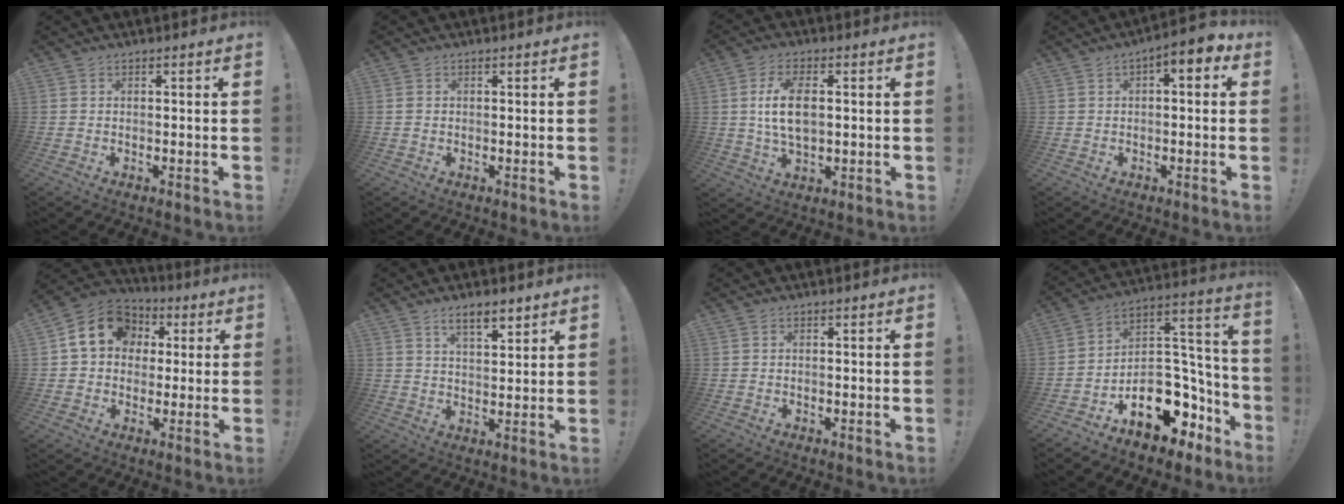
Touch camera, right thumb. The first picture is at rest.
{"total": 0.7, "force": [0.1, 0.7, 0.3], "torque": [-0.008, 0.004, 0.002]}
{"total": 9.9, "force": [1.0, 5.4, 8.2], "torque": [-0.152, -0.001, 0.018]}
{"total": 4.7, "force": [1.0, 2.1, 4.0], "torque": [-0.051, -0.006, 0.013]}
{"total": 13.8, "force": [3.5, 11.4, 7.0], "torque": [-0.086, -0.001, 0.070]}
{"total": 7.1, "force": [5.1, 2.4, 4.4], "torque": [-0.056, -0.029, 0.086]}
{"total": 0.0}
{"total": 17.4, "force": [-8.4, 11.7, 9.8], "torque": [-0.107, 0.044, -0.118]}